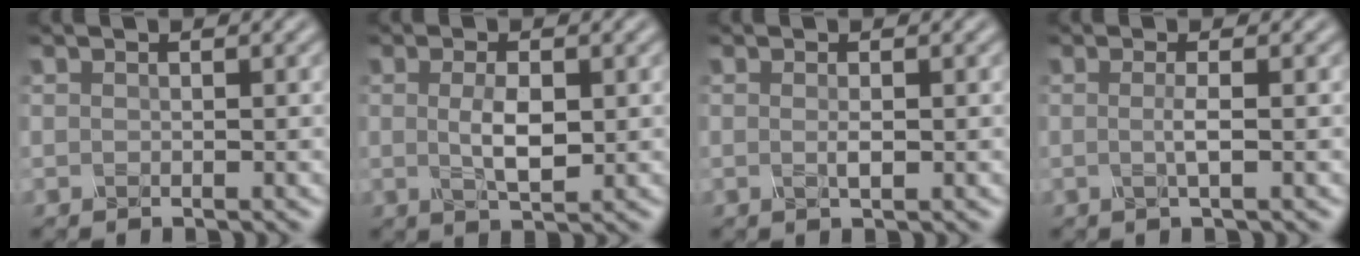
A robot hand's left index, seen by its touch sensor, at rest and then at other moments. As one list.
[{"total": 3.2, "force": [0.2, 1.2, 3.0], "torque": [-0.063, -0.003, 0.004]}, {"total": 1.0, "force": [0.0, 0.2, 1.0], "torque": [-0.021, 0.000, 0.000]}, {"total": 1.6, "force": [-0.1, 0.3, 1.6], "torque": [-0.030, -0.002, -0.005]}]